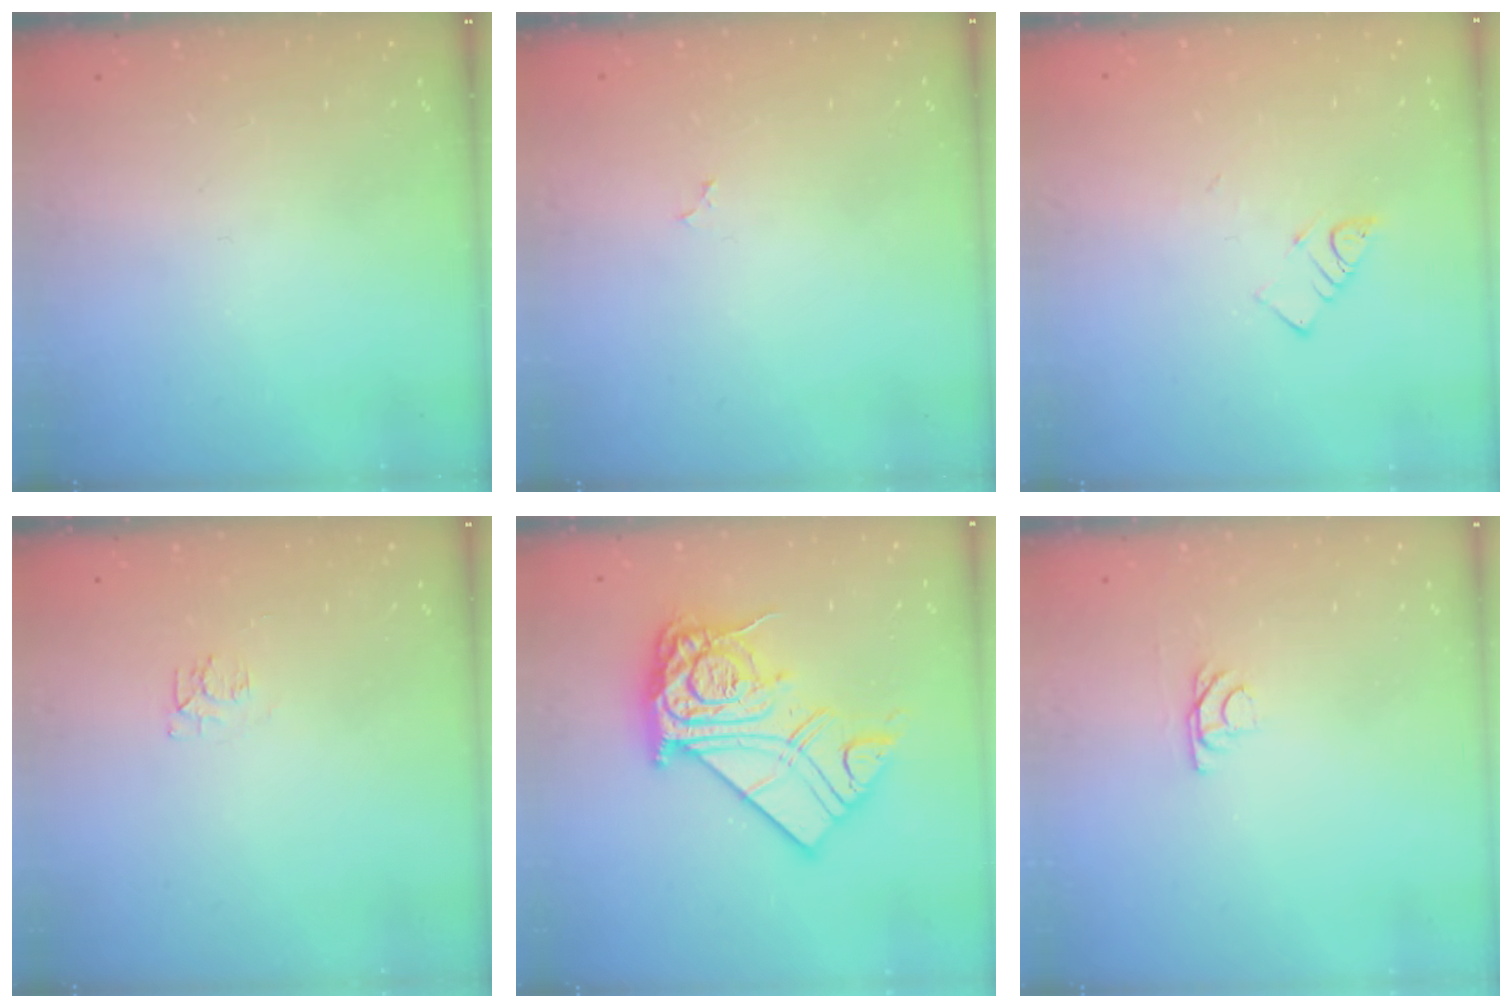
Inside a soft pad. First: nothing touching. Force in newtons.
{"total": 2.3, "press": 2.3, "slide": 0.2}
{"total": 3.9, "press": 3.9, "slide": 0.5}
{"total": 4.6, "press": 4.5, "slide": 0.5}
{"total": 19.5, "press": 19.4, "slide": 1.6}
{"total": 3.8, "press": 3.8, "slide": 0.4}